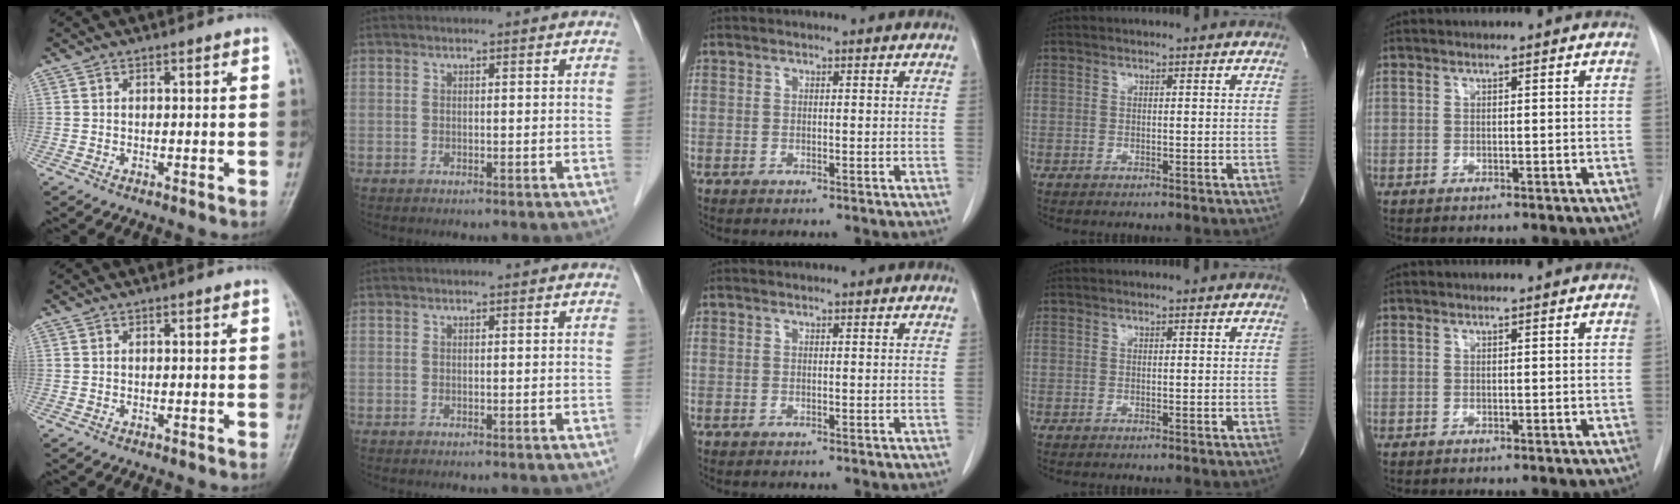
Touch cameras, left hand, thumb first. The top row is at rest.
{}